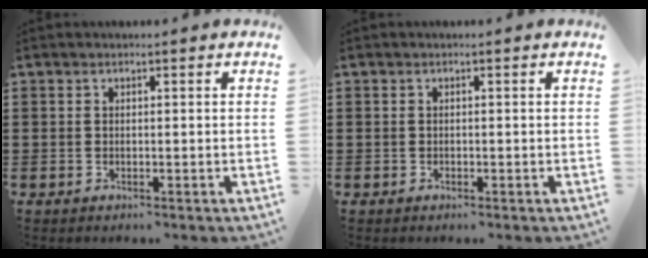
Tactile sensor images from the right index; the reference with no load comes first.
{"total": 0.0}